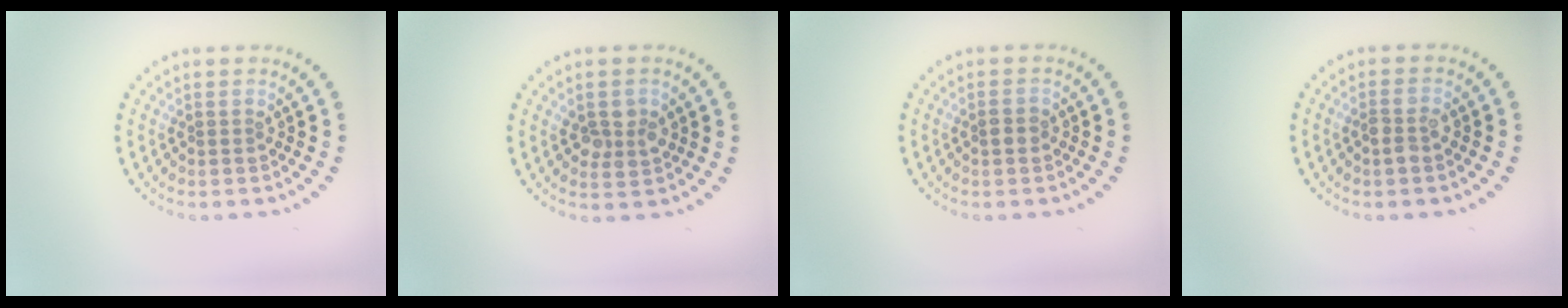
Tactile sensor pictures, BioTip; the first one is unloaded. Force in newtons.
{"total": 2.5, "press": 2.5, "slide": 0.5}
{"total": 1.2, "press": 1.1, "slide": 0.2}
{"total": 1.7, "press": 1.7, "slide": 0.3}